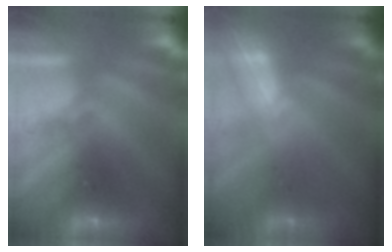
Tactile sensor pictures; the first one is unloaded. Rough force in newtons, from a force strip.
{"total": 2.4}